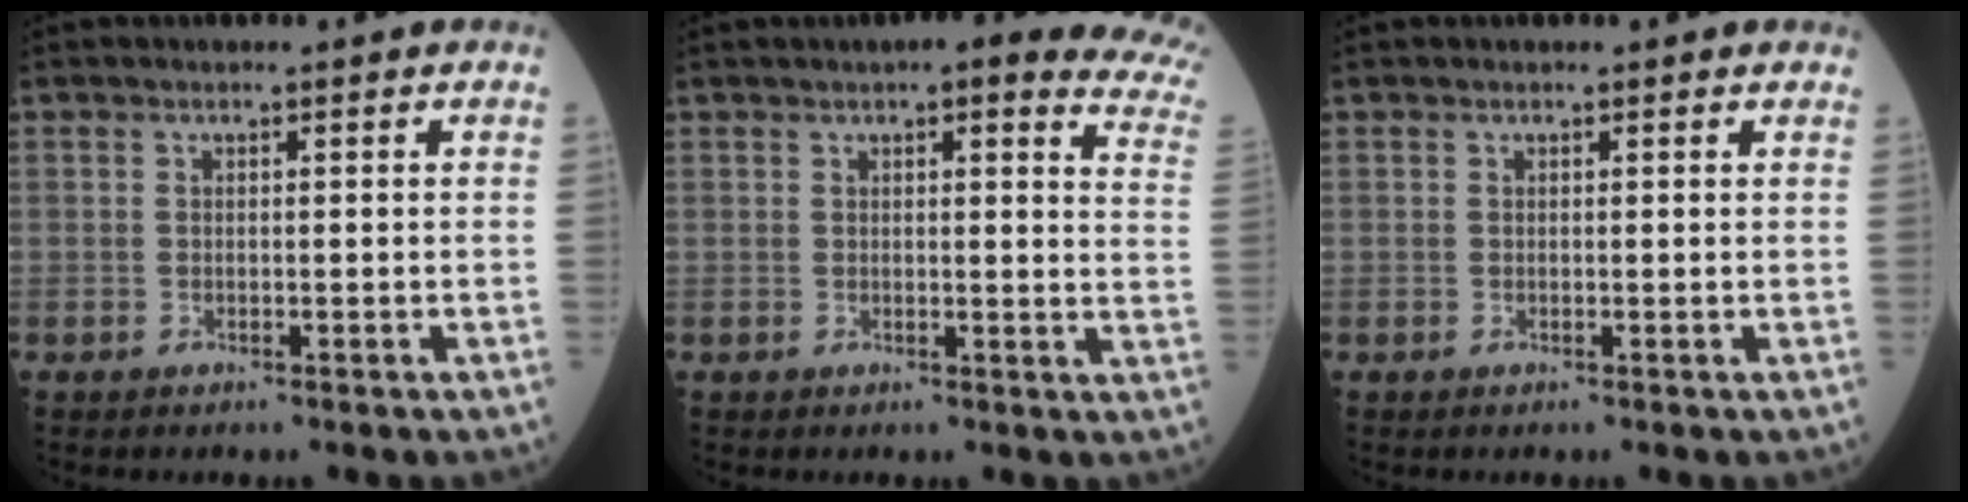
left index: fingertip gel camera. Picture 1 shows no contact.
{"total": 15.8, "force": [12.3, 3.1, 9.5], "torque": [-0.102, -0.013, 0.113]}
{"total": 1.2, "force": [1.0, 0.5, 0.4], "torque": [-0.009, 0.014, 0.006]}